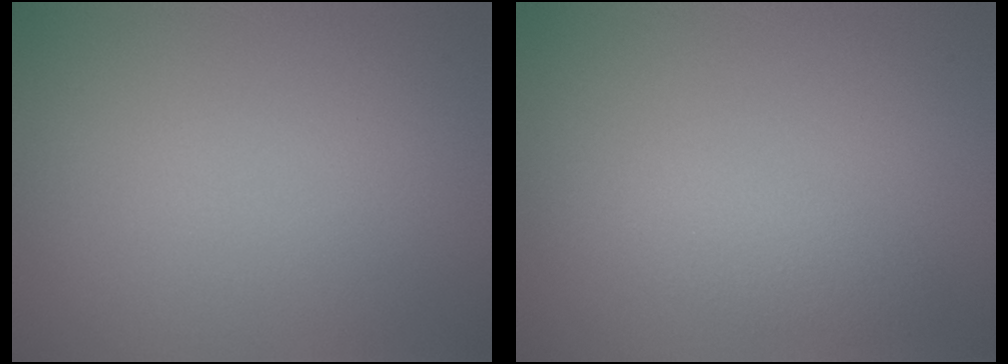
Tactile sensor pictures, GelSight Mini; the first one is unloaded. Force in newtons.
{"total": 2.5, "press": 2.5, "slide": 0.1}